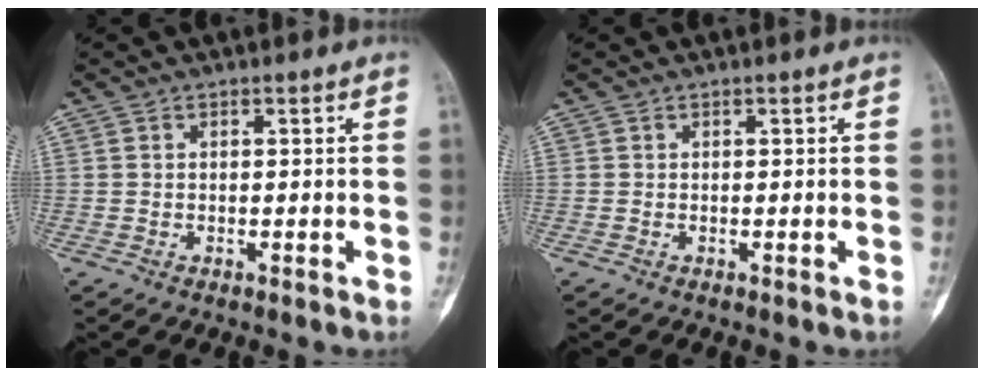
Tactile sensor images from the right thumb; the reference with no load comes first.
{"total": 0.0}